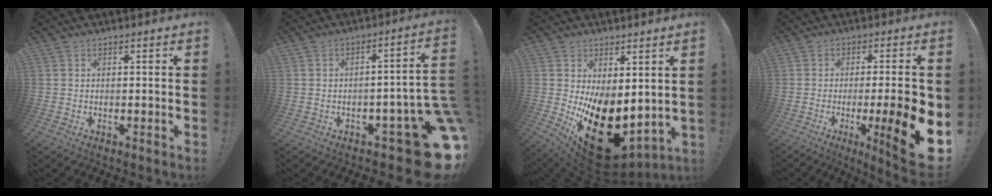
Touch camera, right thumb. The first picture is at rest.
{"total": 14.3, "force": [-6.7, 4.6, 11.7], "torque": [-0.127, 0.031, -0.099]}
{"total": 20.6, "force": [-5.3, 11.5, 16.2], "torque": [-0.273, 0.024, -0.060]}
{"total": 17.6, "force": [-4.1, 2.8, 16.9], "torque": [-0.225, 0.002, -0.050]}